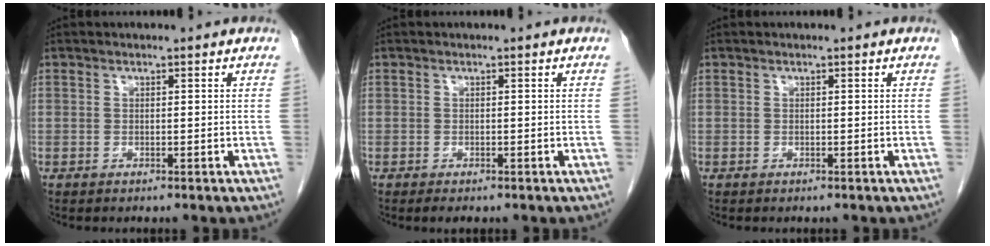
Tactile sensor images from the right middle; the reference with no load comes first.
{"total": 2.5, "force": [-1.8, 0.9, 1.4], "torque": [-0.024, -0.006, -0.023]}
{"total": 0.0}